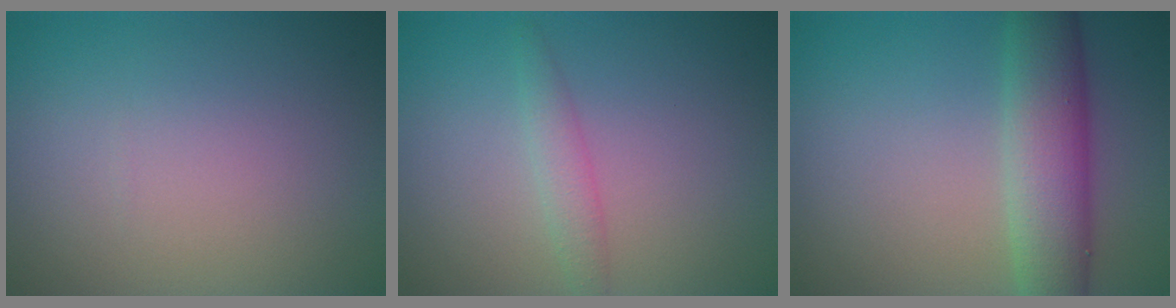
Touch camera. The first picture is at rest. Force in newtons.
{"total": 1.7, "press": 1.7, "slide": 0.0}
{"total": 6.1, "press": 6.1, "slide": 0.6}